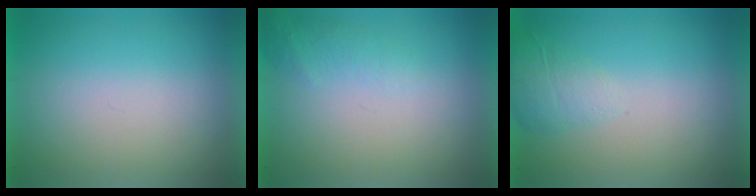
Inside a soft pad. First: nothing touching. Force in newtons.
{"total": 1.4}
{"total": 2.1}